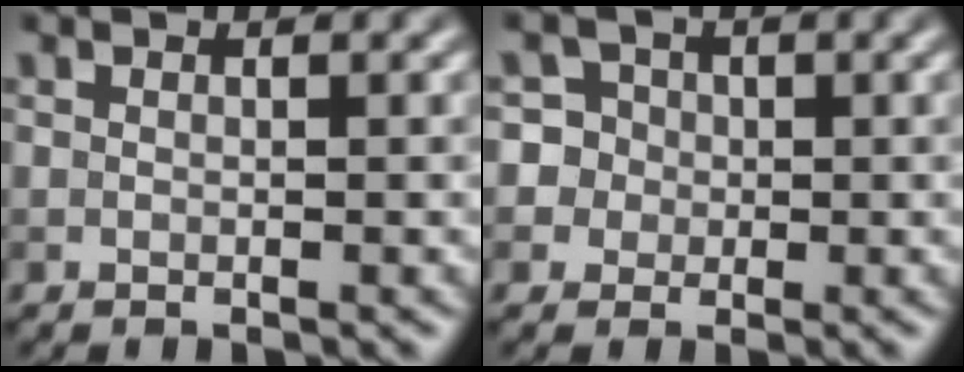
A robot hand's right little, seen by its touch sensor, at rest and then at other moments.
{"total": 5.9, "force": [0.7, 5.6, 1.5], "torque": [-0.024, 0.038, -0.008]}